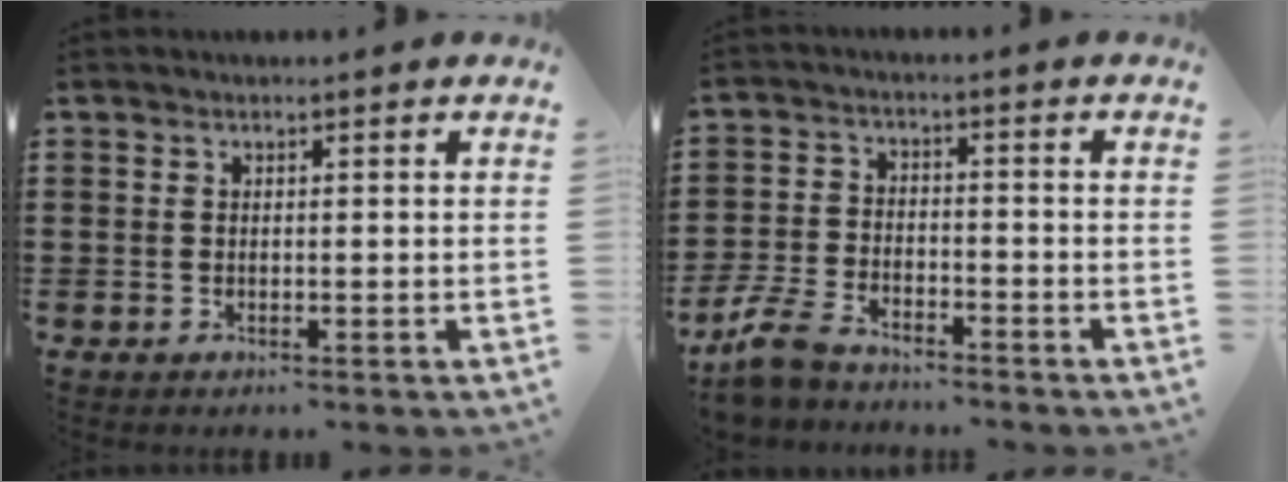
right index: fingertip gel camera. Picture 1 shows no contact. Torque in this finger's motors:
{"motor_torque": [0.05, 0.05, 0.17, 0.11]}